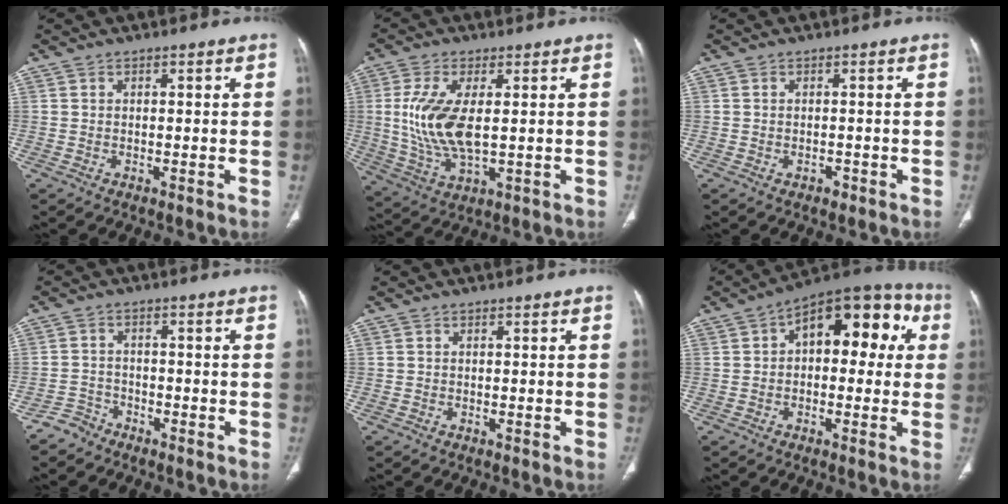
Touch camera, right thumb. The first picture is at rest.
{"total": 12.2, "force": [1.1, 5.5, 10.8], "torque": [-0.235, -0.014, 0.032]}
{"total": 1.1, "force": [-0.6, 0.8, 0.5], "torque": [-0.006, 0.005, -0.005]}
{"total": 3.0, "force": [-2.6, 1.4, -0.4], "torque": [0.014, 0.012, -0.052]}
{"total": 0.0}
{"total": 16.0, "force": [3.4, 9.0, 12.8], "torque": [-0.119, 0.040, 0.037]}